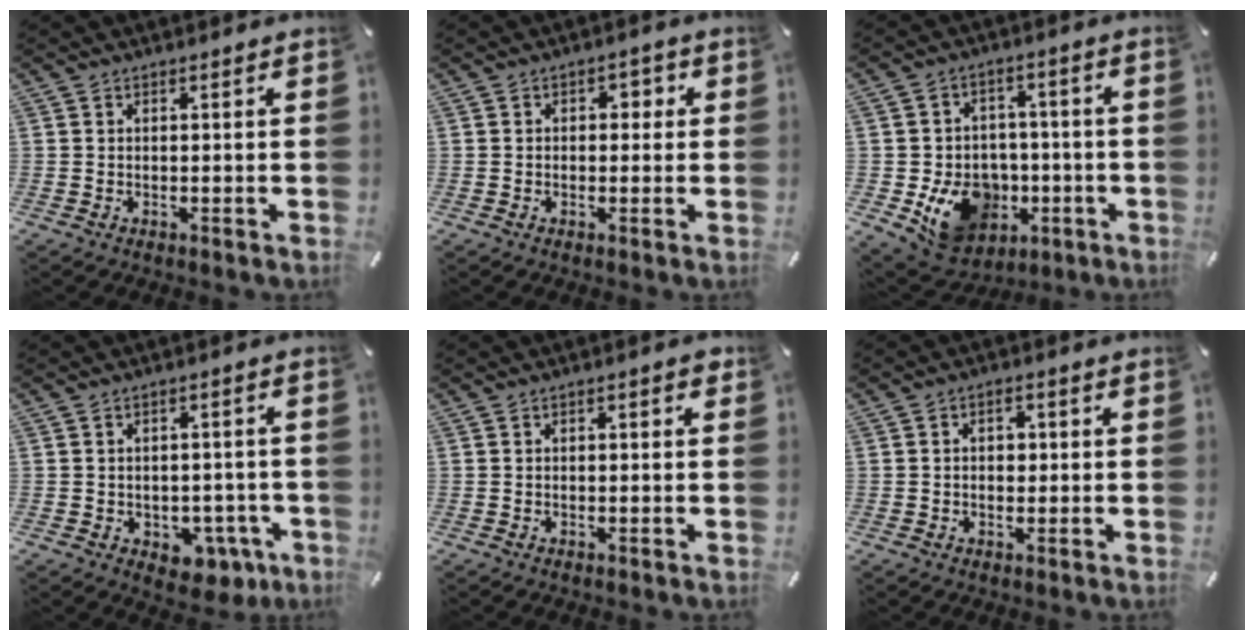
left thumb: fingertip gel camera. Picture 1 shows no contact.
{"total": 2.4, "force": [-0.3, 1.8, 1.6], "torque": [-0.016, 0.007, -0.015]}
{"total": 14.3, "force": [-4.4, 12.1, 6.2], "torque": [-0.093, 0.030, -0.060]}
{"total": 5.3, "force": [-1.7, 4.2, 2.8], "torque": [-0.026, 0.008, -0.030]}
{"total": 1.5, "force": [0.0, 0.7, 1.3], "torque": [-0.023, 0.004, -0.002]}
{"total": 3.4, "force": [0.0, 2.5, 2.4], "torque": [-0.031, 0.002, -0.007]}